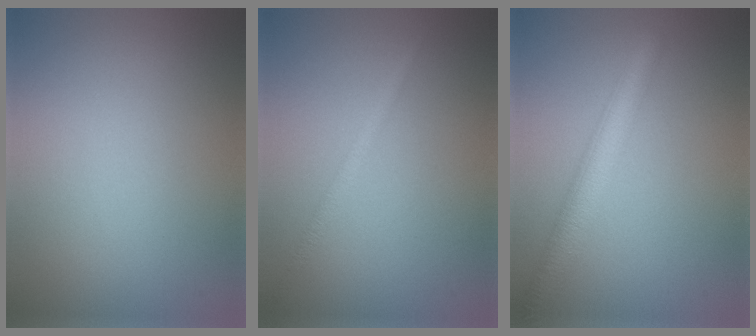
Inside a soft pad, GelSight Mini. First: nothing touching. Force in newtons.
{"total": 1.4, "press": 1.4, "slide": 0.1}
{"total": 4.5, "press": 4.5, "slide": 0.2}